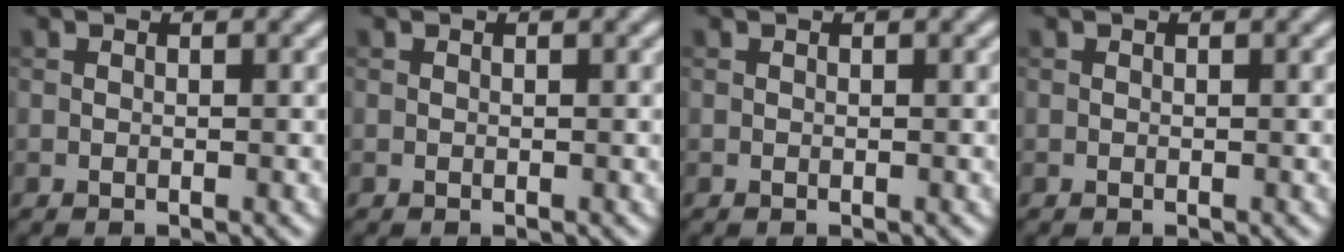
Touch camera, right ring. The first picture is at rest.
{"total": 0.0}
{"total": 0.0}
{"total": 0.0}